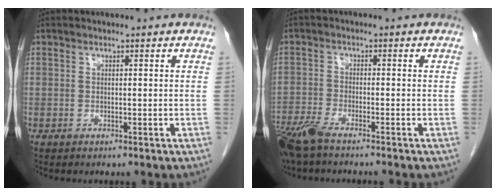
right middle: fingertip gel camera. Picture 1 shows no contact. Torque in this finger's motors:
{"motor_torque": [0.87, -0.69, 0.31, 0.07]}